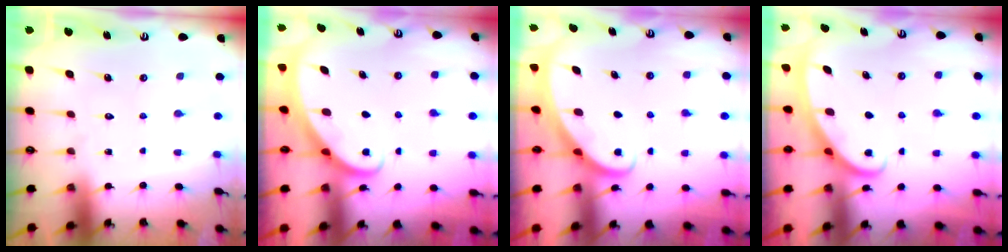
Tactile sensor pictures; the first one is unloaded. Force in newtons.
{"total": 2.3, "press": 2.3, "slide": 0.3}
{"total": 2.5, "press": 2.5, "slide": 0.2}
{"total": 3.1, "press": 3.1, "slide": 0.1}